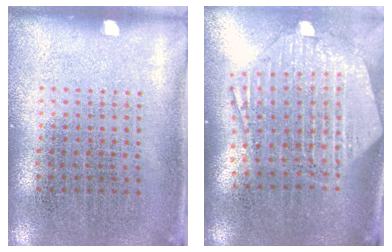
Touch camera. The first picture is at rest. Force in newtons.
{"total": 2.7, "press": 2.2, "slide": 1.6}